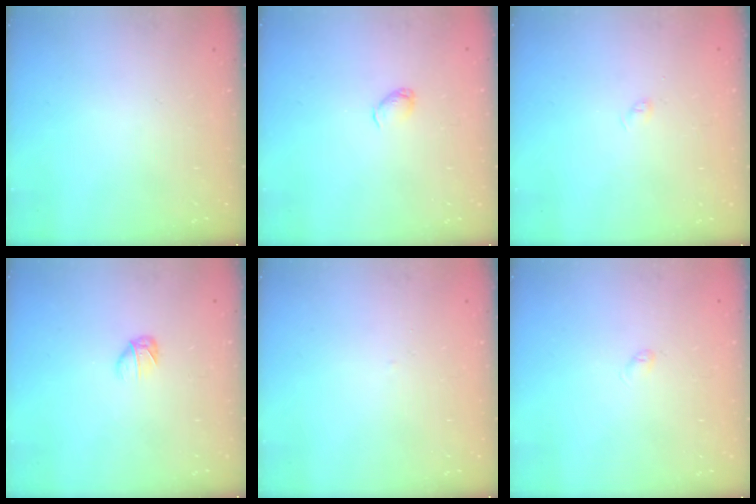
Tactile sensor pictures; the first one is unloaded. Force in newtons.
{"total": 2.9, "press": 2.9, "slide": 0.5}
{"total": 2.4, "press": 2.3, "slide": 0.3}
{"total": 2.7, "press": 2.7, "slide": 0.7}
{"total": 1.6, "press": 1.6, "slide": 0.3}
{"total": 2.5, "press": 2.5, "slide": 0.5}